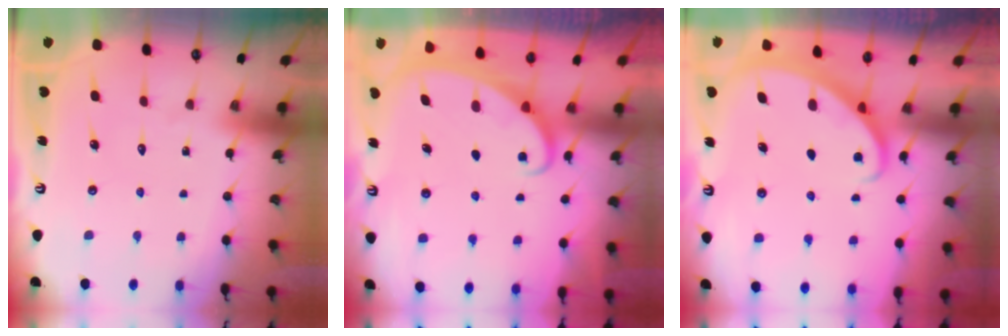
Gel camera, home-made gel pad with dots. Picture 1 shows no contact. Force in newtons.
{"total": 2.2, "press": 2.2, "slide": 0.1}
{"total": 2.1, "press": 2.1, "slide": 0.2}